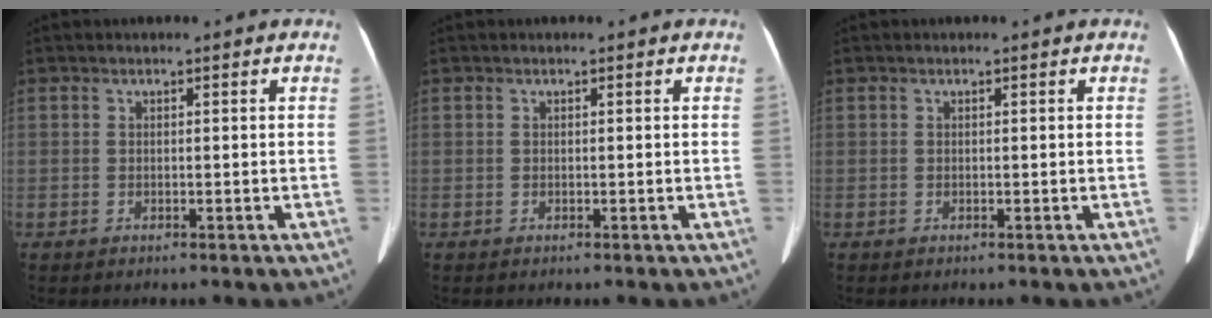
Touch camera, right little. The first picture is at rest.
{"total": 0.0}
{"total": 0.0}